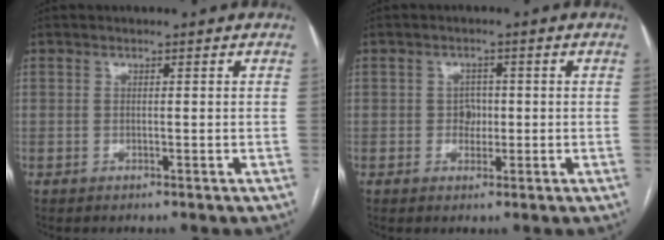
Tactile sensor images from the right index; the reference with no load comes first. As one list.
[{"total": 2.4, "force": [-0.1, 2.0, 1.3], "torque": [-0.013, 0.005, -0.001]}]